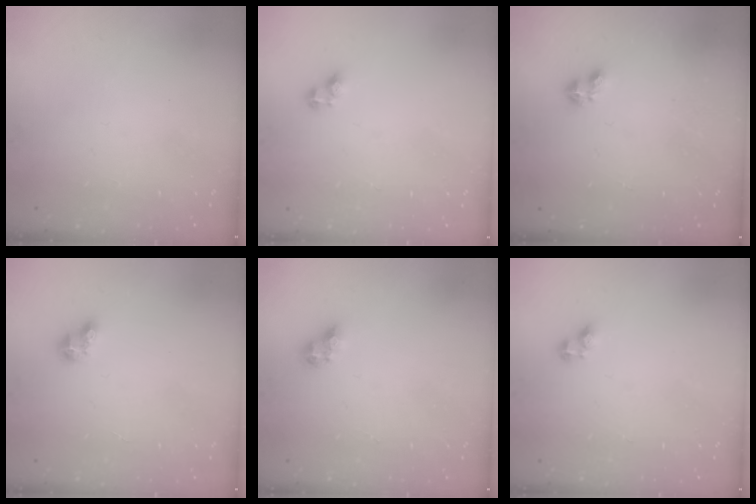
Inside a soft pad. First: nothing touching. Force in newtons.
{"total": 2.8, "press": 2.8, "slide": 0.3}
{"total": 2.2, "press": 2.2, "slide": 0.4}
{"total": 4.0, "press": 3.9, "slide": 0.5}
{"total": 6.7, "press": 6.7, "slide": 0.8}
{"total": 2.8, "press": 2.8, "slide": 0.3}